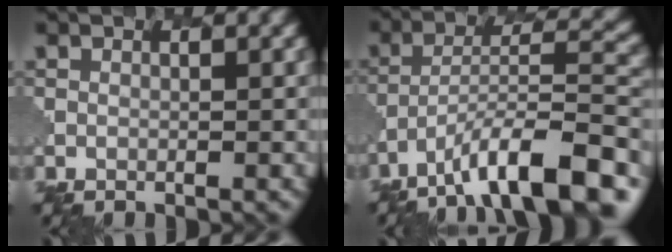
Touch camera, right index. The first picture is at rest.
{"total": 11.5, "force": [-8.0, 3.1, 7.7], "torque": [-0.115, 0.016, -0.134]}